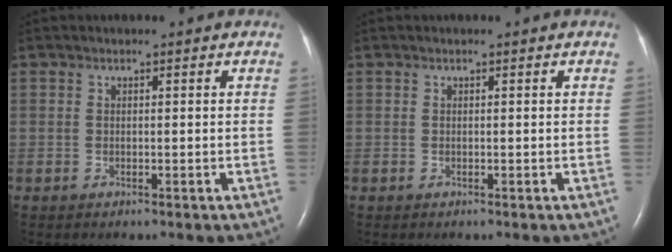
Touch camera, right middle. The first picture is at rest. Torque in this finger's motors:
{"motor_torque": [-0.01, 0.01, 0.00, 0.00]}